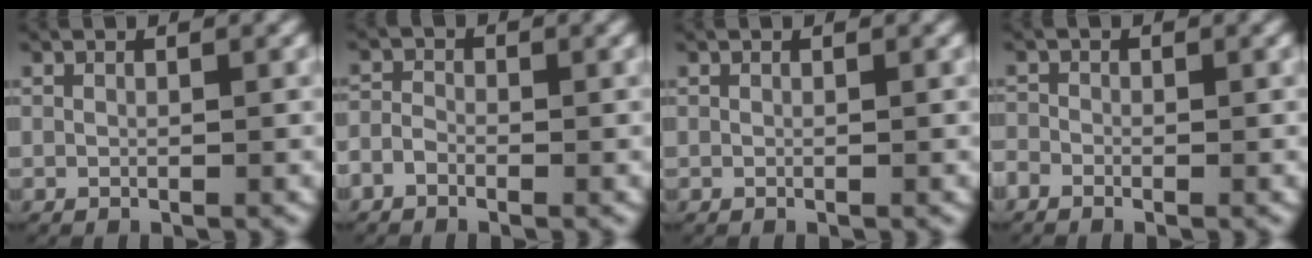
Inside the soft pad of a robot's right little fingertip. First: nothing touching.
{"total": 1.8, "force": [-1.1, 1.3, 0.6], "torque": [-0.024, -0.003, -0.023]}
{"total": 0.0}
{"total": 1.4, "force": [-0.8, 1.1, 0.3], "torque": [-0.013, -0.004, -0.018]}